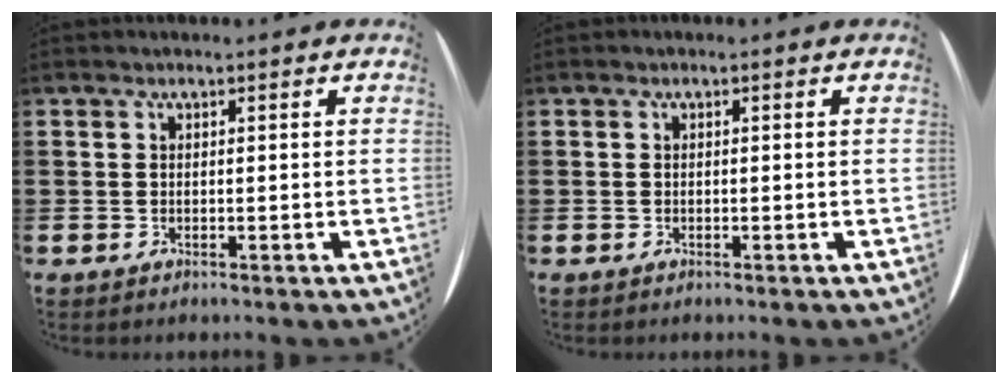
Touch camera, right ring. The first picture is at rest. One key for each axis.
{"total": 0.0}